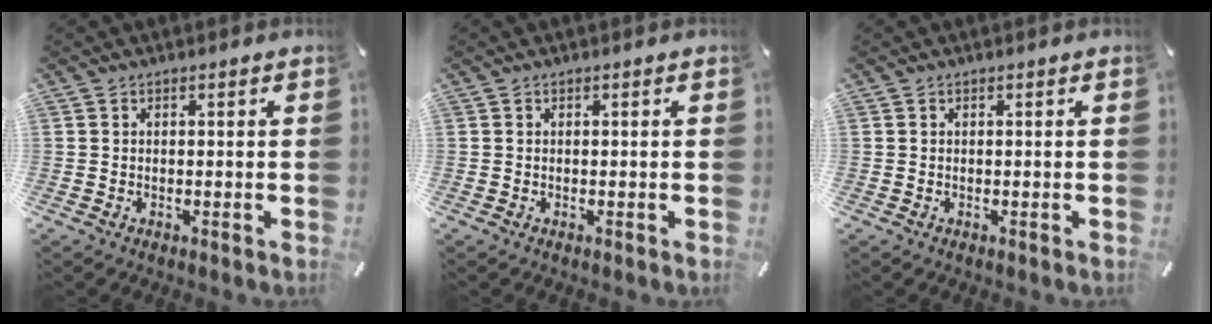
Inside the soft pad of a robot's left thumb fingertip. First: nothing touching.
{"total": 0.0}
{"total": 0.0}